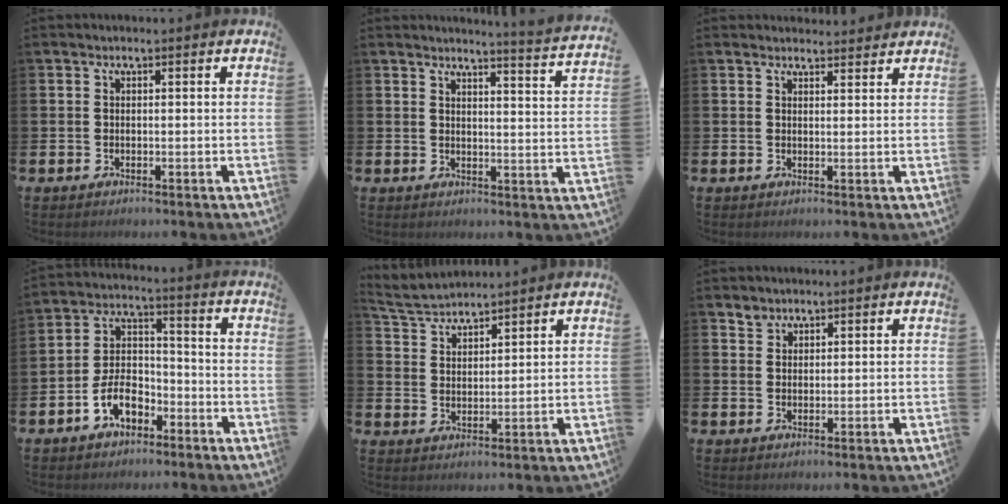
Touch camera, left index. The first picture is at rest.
{"total": 3.6, "force": [3.5, -0.8, 0.2], "torque": [-0.006, -0.036, 0.056]}
{"total": 2.4, "force": [2.4, 0.5, -0.2], "torque": [0.008, -0.015, 0.042]}
{"total": 6.6, "force": [-3.8, 3.8, 3.8], "torque": [-0.091, 0.015, -0.076]}
{"total": 4.0, "force": [3.9, 0.5, 0.1], "torque": [-0.025, -0.021, 0.071]}
{"total": 2.3, "force": [2.1, 0.9, -0.1], "torque": [0.006, -0.006, 0.038]}